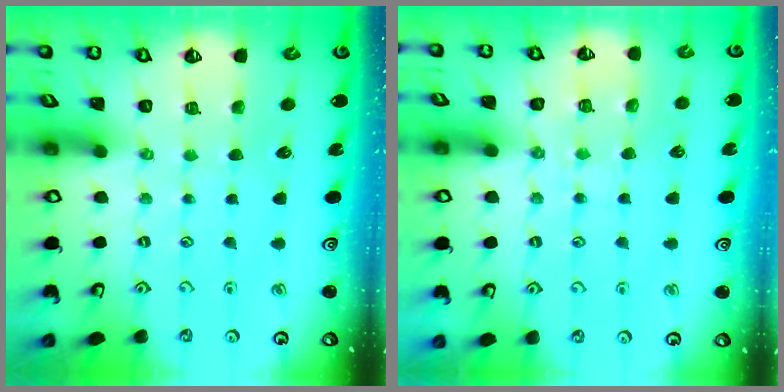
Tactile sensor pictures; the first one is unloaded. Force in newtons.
{"total": 7.9, "press": 7.9, "slide": 0.8}